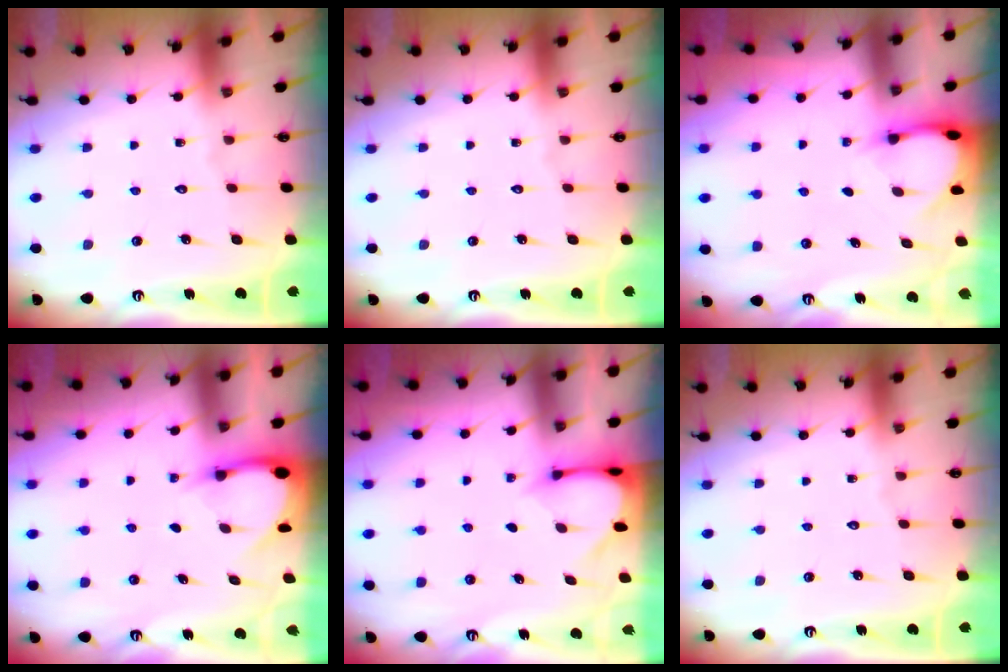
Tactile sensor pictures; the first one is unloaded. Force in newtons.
{"total": 0.0}
{"total": 3.6, "press": 3.6, "slide": 0.1}
{"total": 3.6, "press": 3.6, "slide": 0.2}
{"total": 3.2, "press": 3.2, "slide": 0.3}
{"total": 0.0}